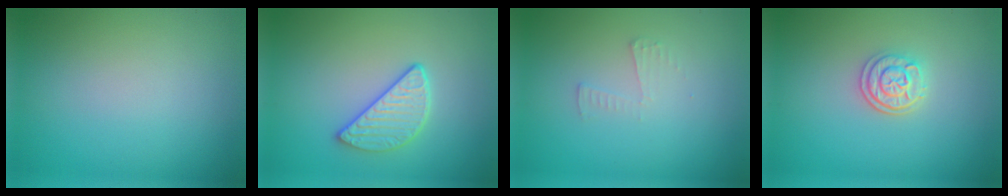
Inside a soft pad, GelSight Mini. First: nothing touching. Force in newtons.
{"total": 2.9, "press": 2.6, "slide": 1.3}
{"total": 1.0, "press": 1.0, "slide": 0.0}
{"total": 2.6, "press": 2.2, "slide": 1.3}